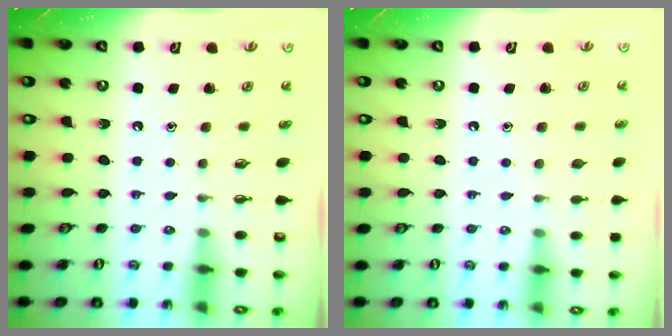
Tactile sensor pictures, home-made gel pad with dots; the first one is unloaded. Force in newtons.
{"total": 0.0}